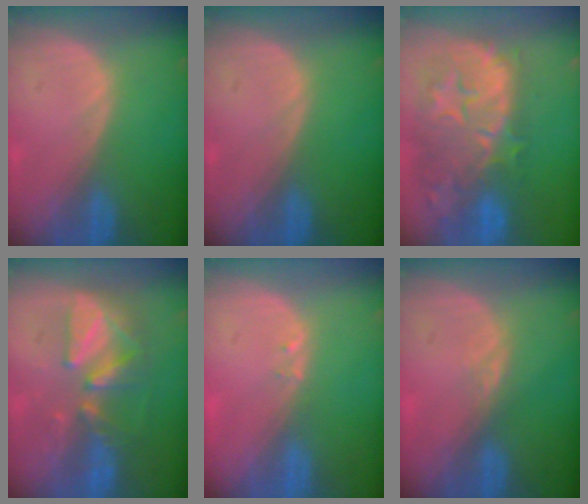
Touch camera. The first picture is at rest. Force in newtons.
{"total": 0.0}
{"total": 12.7, "press": 11.4, "slide": 5.6}
{"total": 8.4, "press": 7.7, "slide": 3.4}
{"total": 0.6, "press": 0.6, "slide": 0.2}
{"total": 1.5, "press": 1.3, "slide": 0.8}